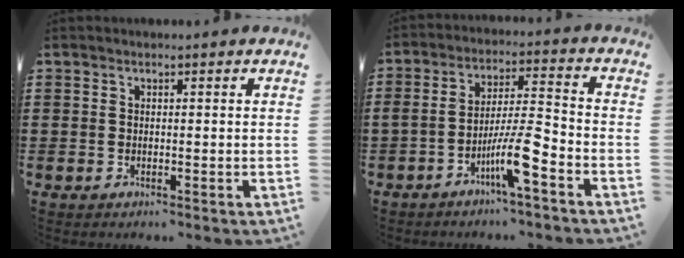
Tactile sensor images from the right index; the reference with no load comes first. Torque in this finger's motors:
{"motor_torque": [2.14, 0.00, 0.59, 0.16]}